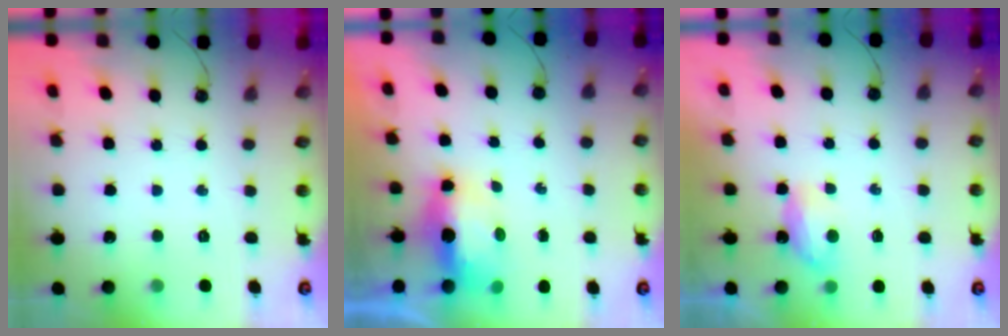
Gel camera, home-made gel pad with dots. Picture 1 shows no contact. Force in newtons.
{"total": 7.7, "press": 7.7, "slide": 0.4}
{"total": 5.6, "press": 5.5, "slide": 0.7}